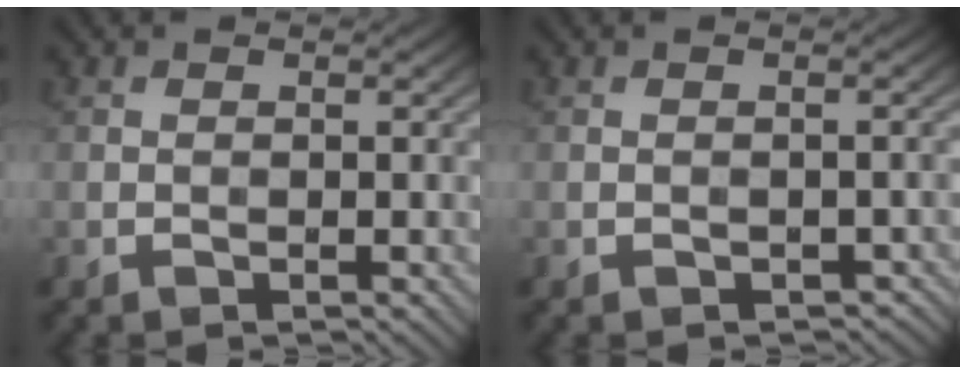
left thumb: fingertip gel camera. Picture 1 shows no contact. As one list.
[{"total": 1.9, "force": [-1.1, 1.1, 1.1], "torque": [-0.018, -0.006, -0.010]}]